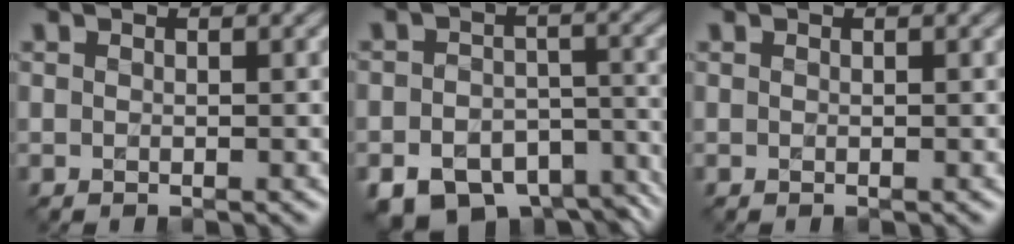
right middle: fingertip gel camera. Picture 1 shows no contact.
{"total": 11.1, "force": [-7.5, 6.5, 4.9], "torque": [-0.067, -0.017, -0.101]}
{"total": 0.0}